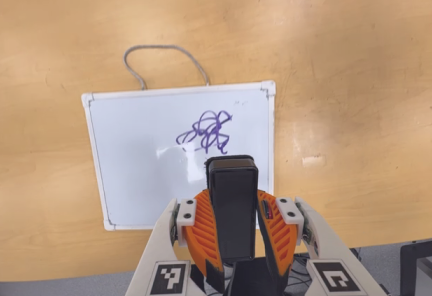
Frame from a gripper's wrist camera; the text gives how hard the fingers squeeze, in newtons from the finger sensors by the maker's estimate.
{"total": 8.0, "left": 6.8, "right": 9.2}